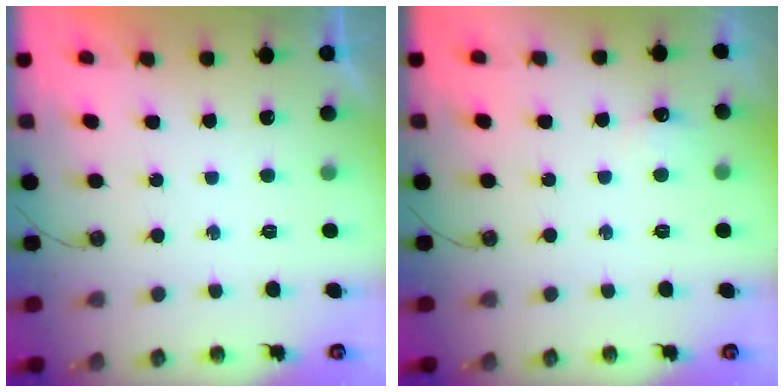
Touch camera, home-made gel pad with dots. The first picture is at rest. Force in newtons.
{"total": 4.3, "press": 4.2, "slide": 1.1}